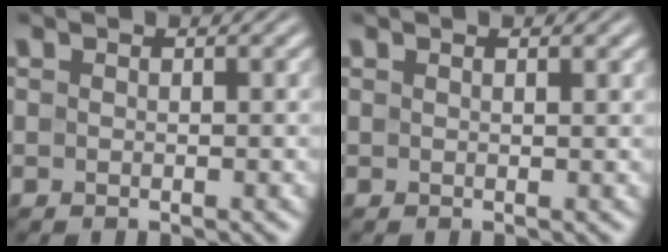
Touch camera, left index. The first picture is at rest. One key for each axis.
{"total": 0.8, "fx": 0.5, "fy": 0.1, "fz": 0.6, "tx": -0.011, "ty": 0.001, "tz": 0.010}